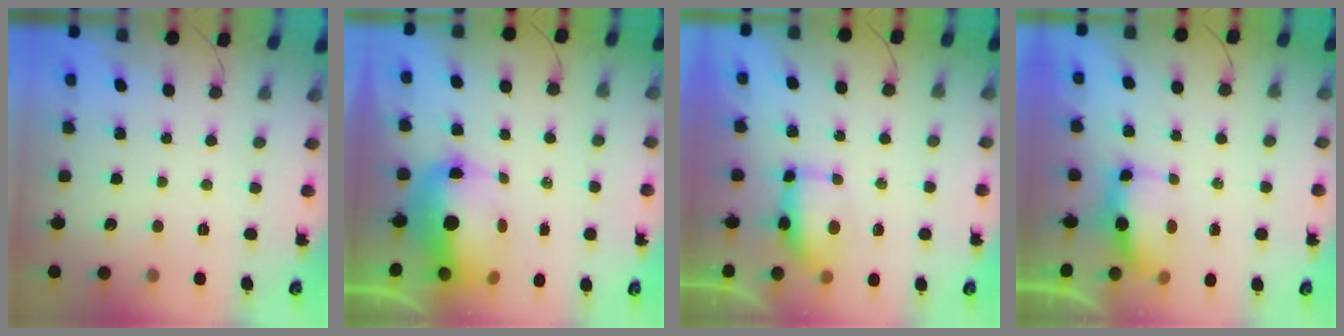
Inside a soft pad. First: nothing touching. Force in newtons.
{"total": 11.3, "press": 11.0, "slide": 2.4}
{"total": 12.5, "press": 9.3, "slide": 8.3}
{"total": 6.3, "press": 6.2, "slide": 0.7}